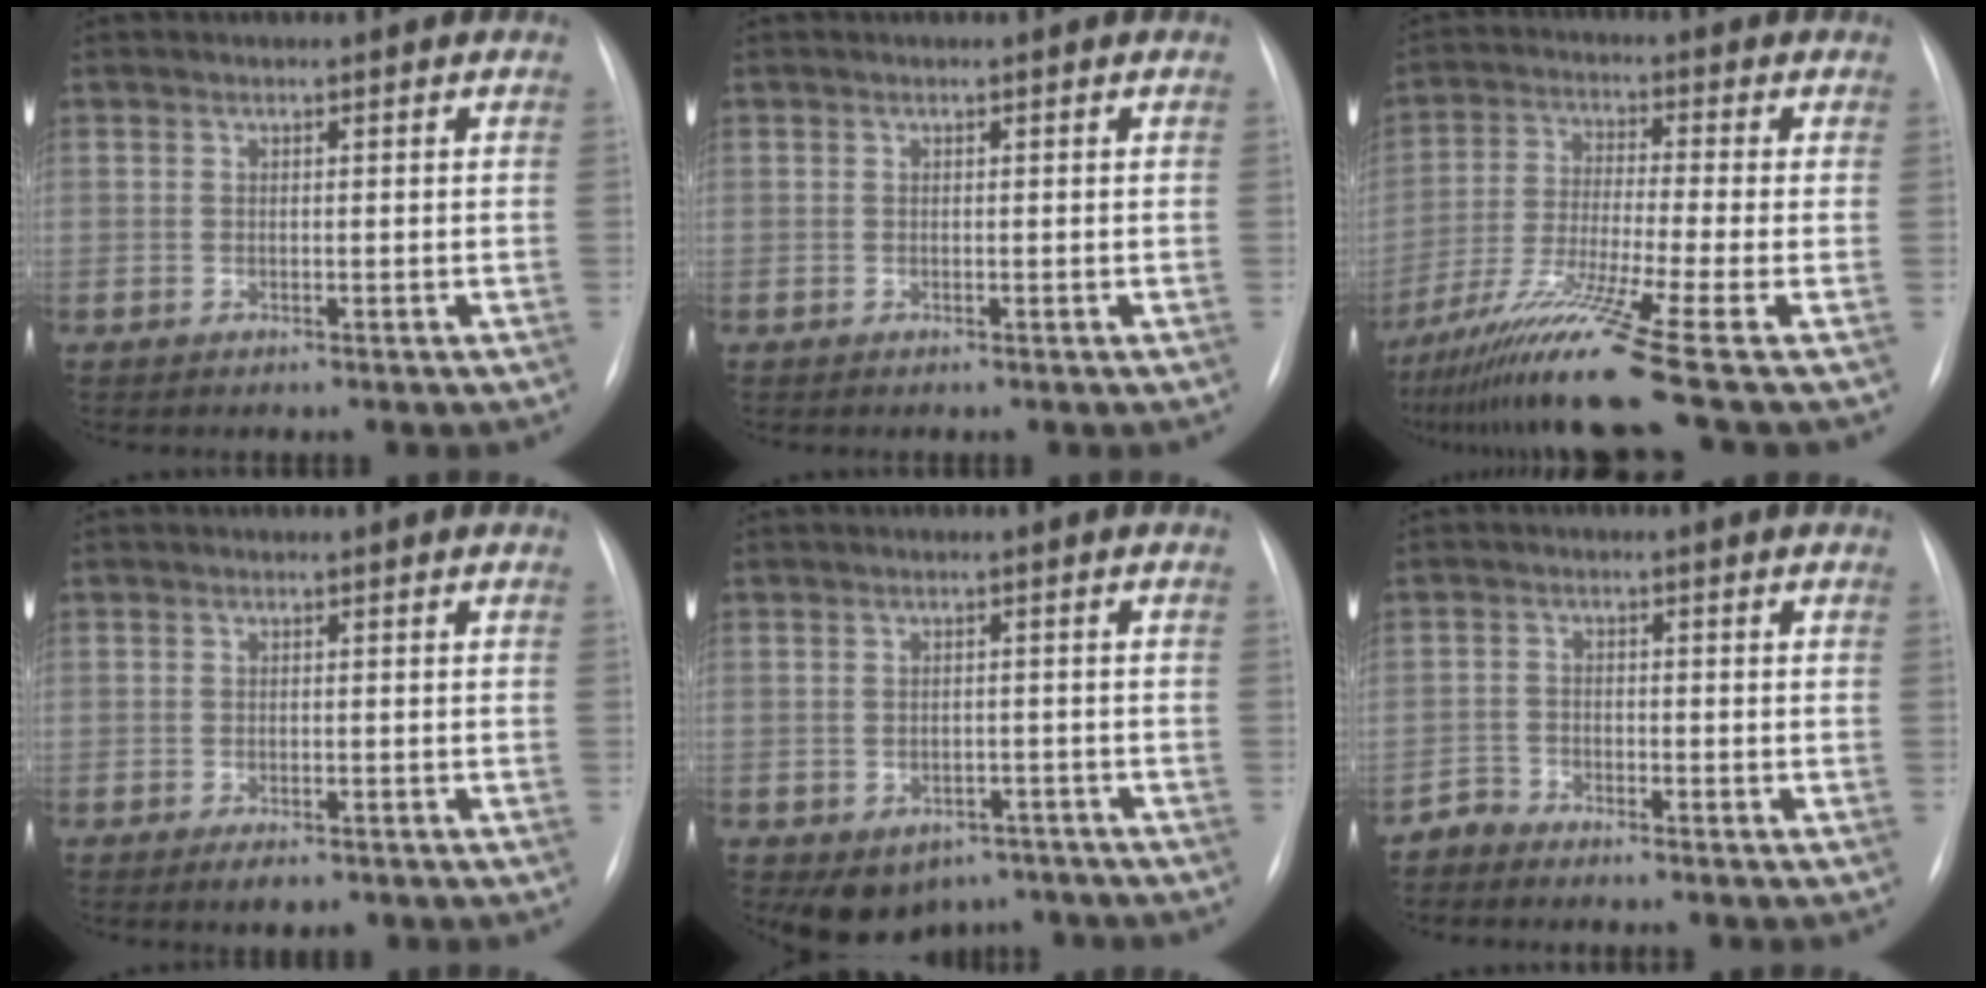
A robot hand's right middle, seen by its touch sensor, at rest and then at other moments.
{"total": 0.0}
{"total": 13.5, "force": [-9.1, -2.6, 9.6], "torque": [-0.189, -0.037, -0.164]}
{"total": 2.3, "force": [-1.5, 0.9, 1.4], "torque": [-0.025, -0.004, -0.016]}
{"total": 6.7, "force": [-4.5, 4.7, 1.9], "torque": [-0.021, 0.014, -0.052]}
{"total": 2.3, "force": [-2.2, 0.6, -0.5], "torque": [0.012, -0.002, -0.043]}